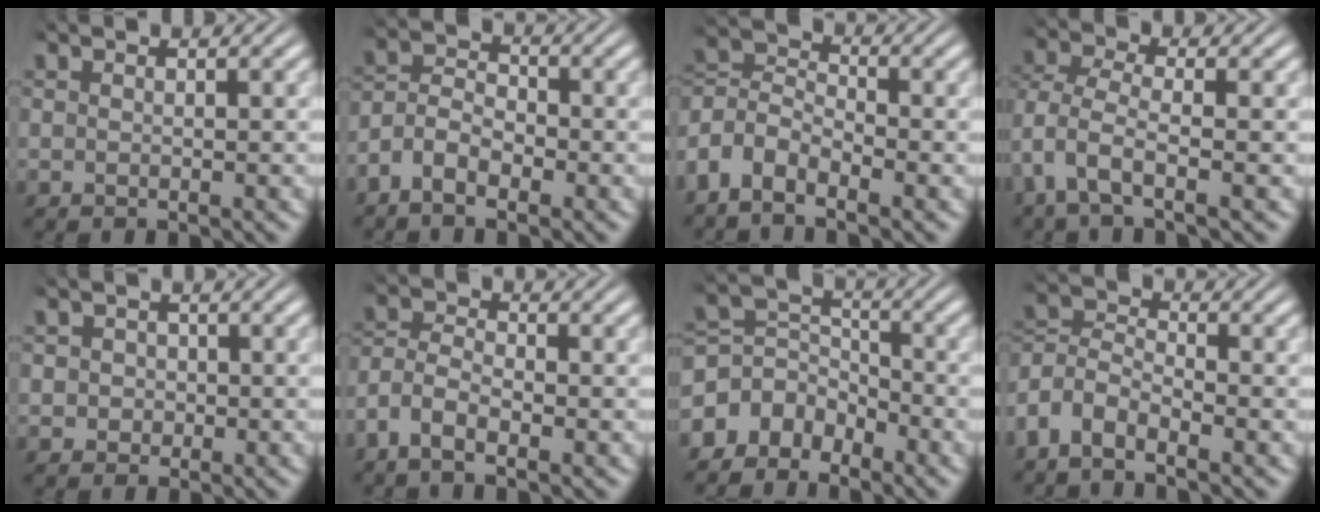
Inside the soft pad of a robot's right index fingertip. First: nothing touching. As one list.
[{"total": 5.5, "force": [-1.6, 4.6, 2.6], "torque": [-0.059, -0.007, -0.040]}, {"total": 6.7, "force": [-1.0, 6.0, 2.8], "torque": [-0.091, -0.015, -0.029]}, {"total": 3.3, "force": [-0.6, 2.1, 2.4], "torque": [-0.089, -0.029, 0.000]}, {"total": 2.4, "force": [-0.3, 2.3, 0.4], "torque": [-0.006, 0.004, -0.013]}, {"total": 4.9, "force": [-1.4, 4.1, 2.4], "torque": [-0.069, -0.011, -0.033]}, {"total": 7.6, "force": [-1.4, 6.5, 3.6], "torque": [-0.082, -0.016, -0.031]}, {"total": 7.0, "force": [-1.6, 6.2, 2.7], "torque": [-0.088, -0.019, -0.042]}]